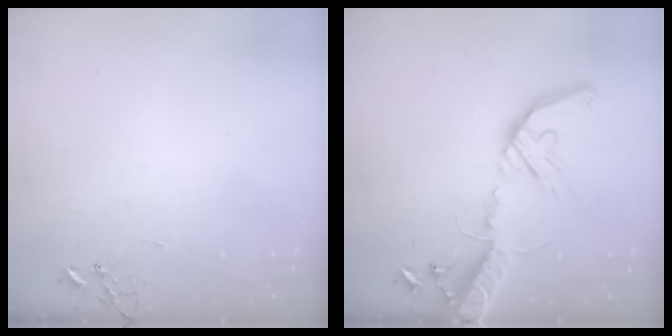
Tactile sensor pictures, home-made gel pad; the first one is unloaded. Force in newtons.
{"total": 17.9, "press": 17.6, "slide": 3.7}